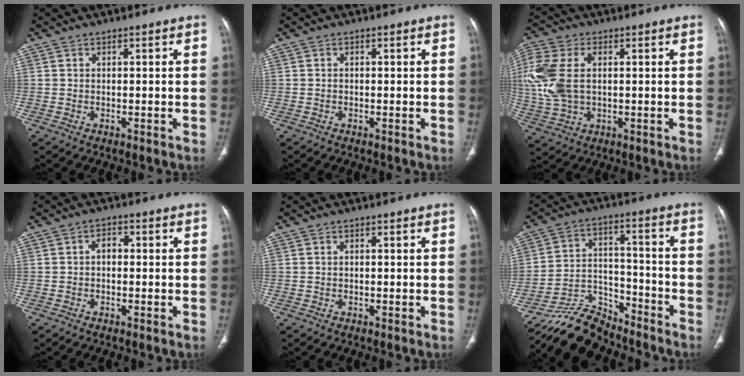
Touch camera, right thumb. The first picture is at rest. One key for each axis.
{"total": 0.0}
{"total": 13.1, "fx": 1.5, "fy": 8.2, "fz": 10.1, "tx": -0.249, "ty": 0.011, "tz": 0.033}
{"total": 2.4, "fx": -0.2, "fy": 1.7, "fz": 1.7, "tx": -0.017, "ty": 0.011, "tz": -0.008}
{"total": 0.6, "fx": 0.0, "fy": 0.3, "fz": 0.5, "tx": -0.012, "ty": 0.005, "tz": 0.002}
{"total": 11.2, "fx": -10.5, "fy": 3.8, "fz": 0.8, "tx": -0.005, "ty": 0.086, "tz": -0.192}